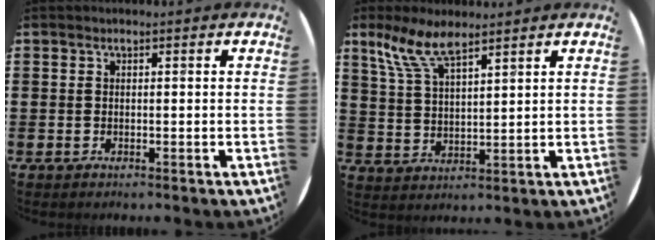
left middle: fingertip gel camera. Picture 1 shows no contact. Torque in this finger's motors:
{"motor_torque": [1.15, -0.99, 0.16, 0.15]}